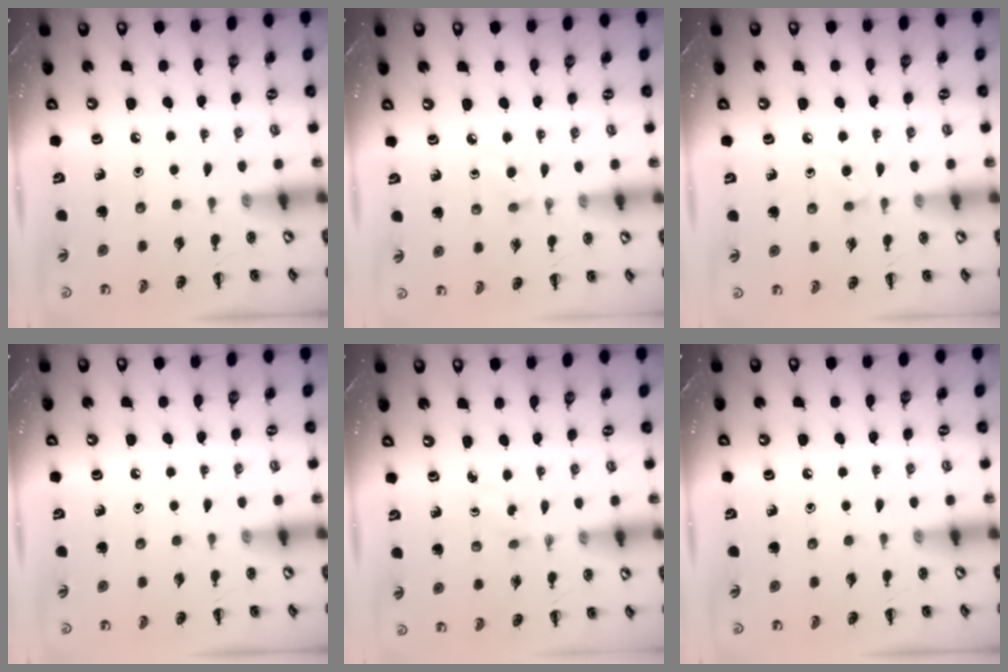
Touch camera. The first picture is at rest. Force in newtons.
{"total": 1.5, "press": 1.3, "slide": 0.8}
{"total": 2.2, "press": 2.0, "slide": 1.0}
{"total": 0.0}
{"total": 1.7, "press": 1.5, "slide": 0.8}
{"total": 0.0}